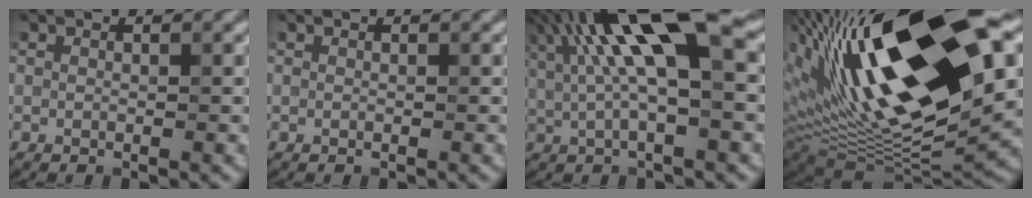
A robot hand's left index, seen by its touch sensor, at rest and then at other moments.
{"total": 0.0}
{"total": 11.2, "force": [3.4, 3.1, 10.2], "torque": [-0.180, 0.010, 0.050]}
{"total": 19.7, "force": [5.5, 6.5, 17.8], "torque": [-0.305, 0.013, 0.083]}